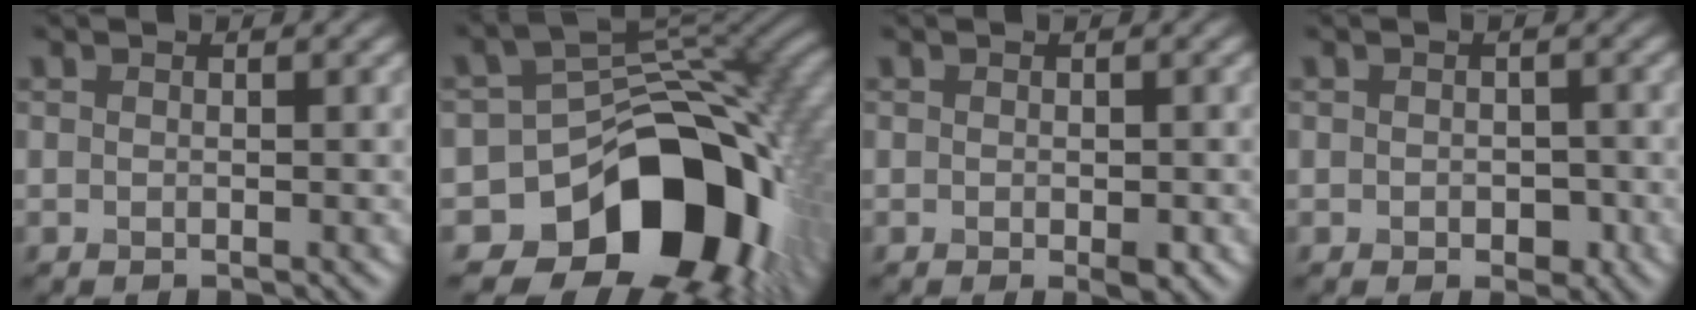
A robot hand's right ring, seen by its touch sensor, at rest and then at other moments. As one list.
[{"total": 14.6, "force": [-6.9, 10.2, 7.8], "torque": [-0.097, -0.007, -0.114]}, {"total": 1.0, "force": [-0.4, 0.5, 0.8], "torque": [-0.010, -0.001, -0.003]}, {"total": 1.5, "force": [-0.4, 1.2, 0.8], "torque": [-0.009, -0.006, -0.007]}]